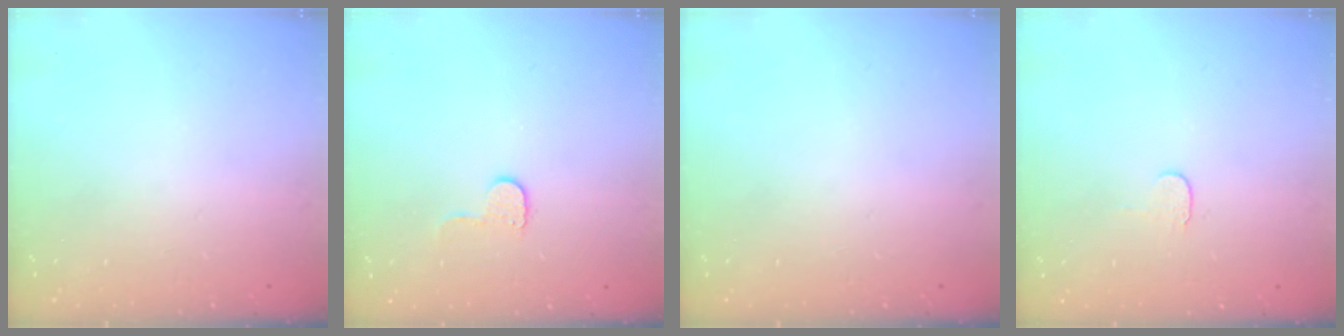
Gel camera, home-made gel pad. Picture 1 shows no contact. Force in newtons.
{"total": 5.4, "press": 5.4, "slide": 0.5}
{"total": 0.0}
{"total": 3.9, "press": 3.8, "slide": 0.4}